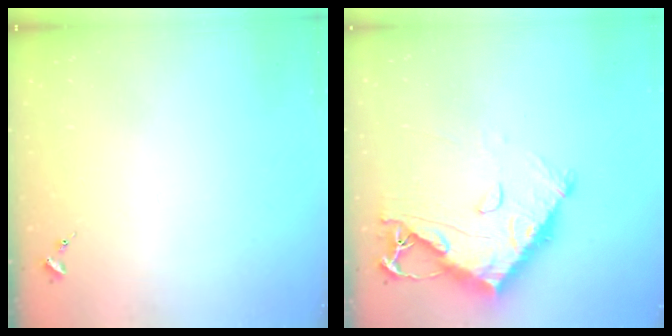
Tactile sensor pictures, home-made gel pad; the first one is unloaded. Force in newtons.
{"total": 14.7, "press": 14.6, "slide": 1.5}